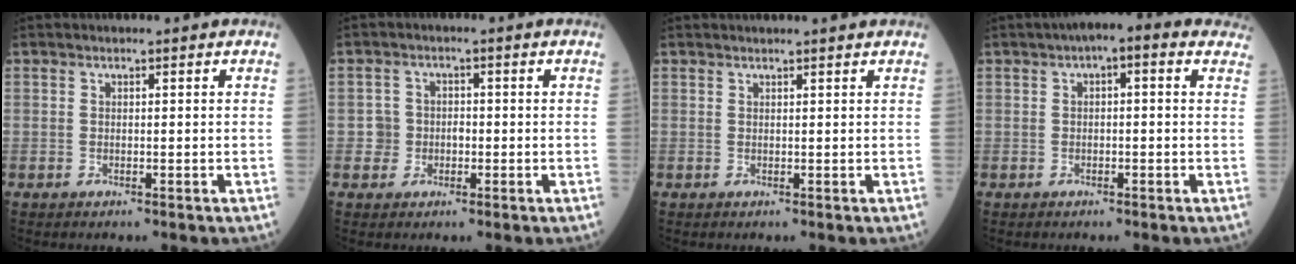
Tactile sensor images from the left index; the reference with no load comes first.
{"total": 2.9, "force": [-0.8, 2.7, 0.3], "torque": [0.004, 0.011, -0.016]}
{"total": 3.6, "force": [3.4, -0.1, 1.2], "torque": [-0.014, 0.022, 0.039]}
{"total": 5.2, "force": [2.5, 1.7, 4.3], "torque": [-0.053, 0.036, 0.022]}